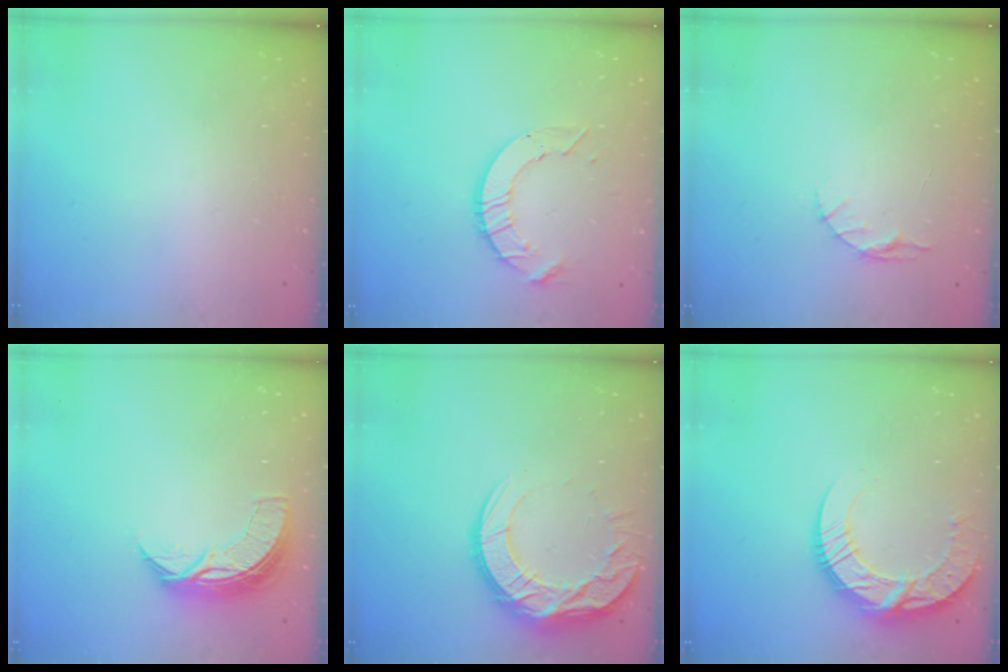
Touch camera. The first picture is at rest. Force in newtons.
{"total": 8.4, "press": 8.4, "slide": 0.6}
{"total": 3.3, "press": 3.3, "slide": 0.4}
{"total": 7.9, "press": 7.9, "slide": 0.5}
{"total": 14.6, "press": 14.6, "slide": 1.1}
{"total": 13.9, "press": 13.8, "slide": 1.4}